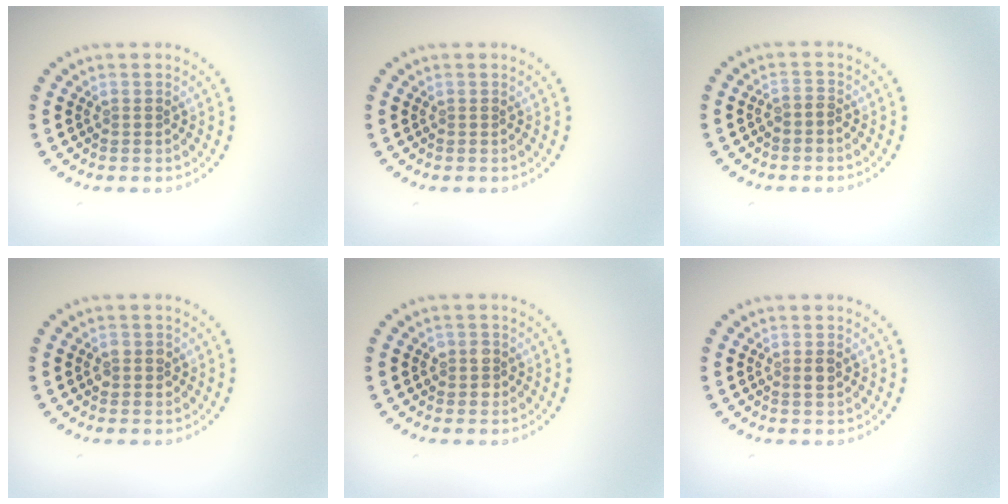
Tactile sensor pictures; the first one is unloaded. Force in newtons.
{"total": 0.0}
{"total": 0.7, "press": 0.4, "slide": 0.6}
{"total": 1.4, "press": 1.4, "slide": 0.3}
{"total": 1.5, "press": 1.4, "slide": 0.5}
{"total": 1.1, "press": 1.0, "slide": 0.3}